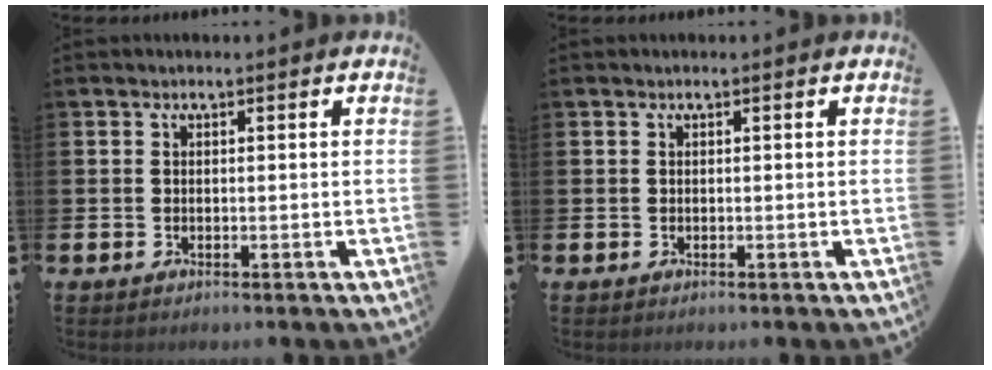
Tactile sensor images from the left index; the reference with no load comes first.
{"total": 0.0}